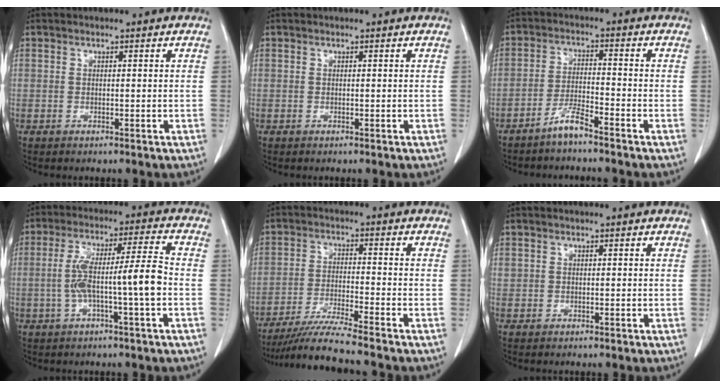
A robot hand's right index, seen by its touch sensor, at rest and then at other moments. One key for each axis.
{"total": 0.0}
{"total": 4.1, "fx": -3.5, "fy": 0.0, "fz": 2.3, "tx": -0.046, "ty": -0.006, "tz": -0.071}
{"total": 10.0, "fx": -1.7, "fy": 0.1, "fz": 9.9, "tx": -0.185, "ty": 0.024, "tz": -0.032}
{"total": 8.2, "fx": -7.3, "fy": -2.2, "fz": 3.1, "tx": -0.055, "ty": -0.027, "tz": -0.134}
{"total": 0.9, "fx": 0.3, "fy": 0.9, "fz": 0.2, "tx": 0.005, "ty": 0.007, "tz": 0.004}